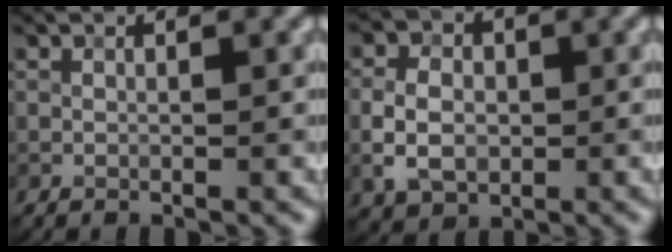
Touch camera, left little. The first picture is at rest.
{"total": 4.7, "force": [-0.6, 3.7, 2.9], "torque": [-0.052, 0.003, -0.018]}